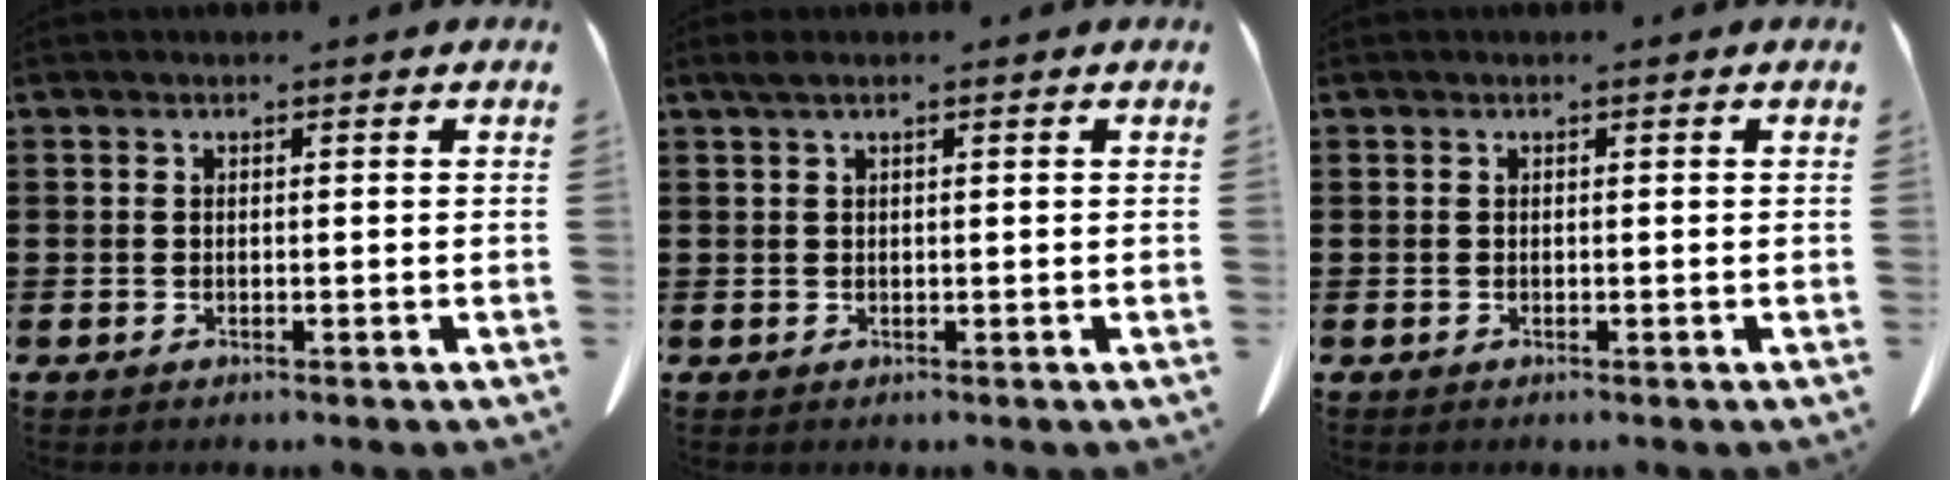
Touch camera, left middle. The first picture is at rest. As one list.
[{"total": 1.1, "force": [0.5, 0.1, 1.0], "torque": [-0.020, 0.000, 0.009]}, {"total": 0.0}]